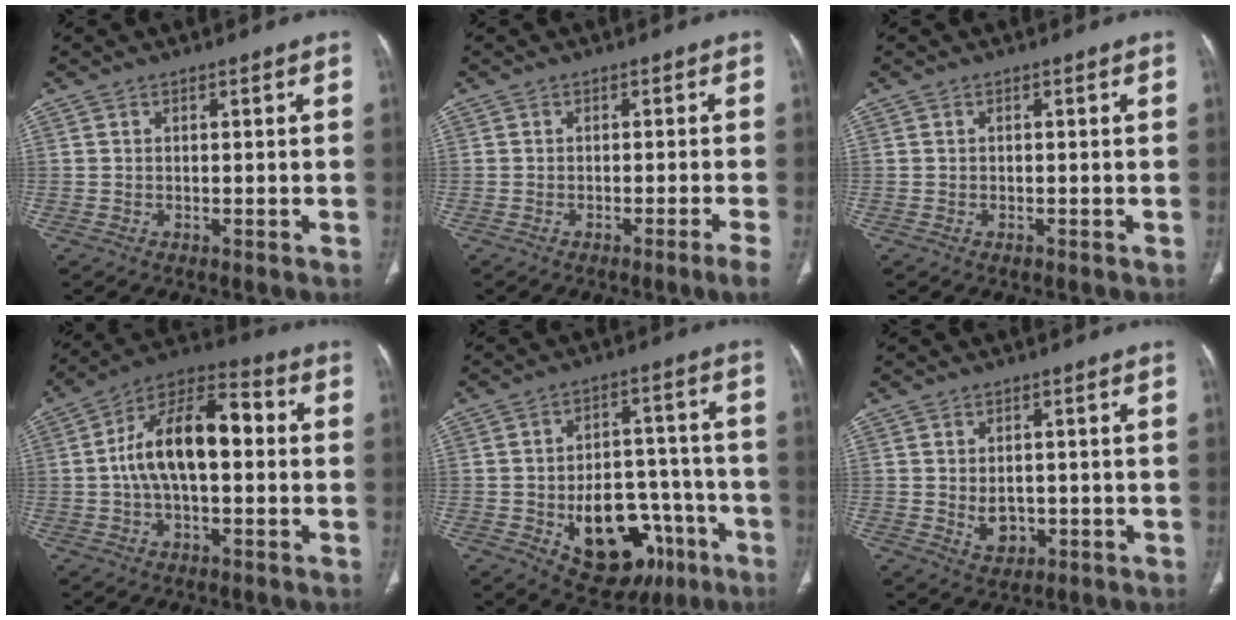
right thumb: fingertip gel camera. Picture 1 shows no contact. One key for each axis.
{"total": 2.9, "fx": -1.7, "fy": -0.9, "fz": 2.2, "tx": -0.040, "ty": 0.000, "tz": -0.026}
{"total": 0.0}
{"total": 16.4, "fx": 0.9, "fy": 8.4, "fz": 14.0, "tx": -0.238, "ty": 0.042, "tz": 0.004}
{"total": 18.9, "fx": -7.4, "fy": 11.9, "fz": 12.7, "tx": -0.142, "ty": 0.044, "tz": -0.089}
{"total": 4.4, "fx": -0.4, "fy": 3.2, "fz": 3.0, "tx": -0.033, "ty": -0.005, "tz": 0.008}